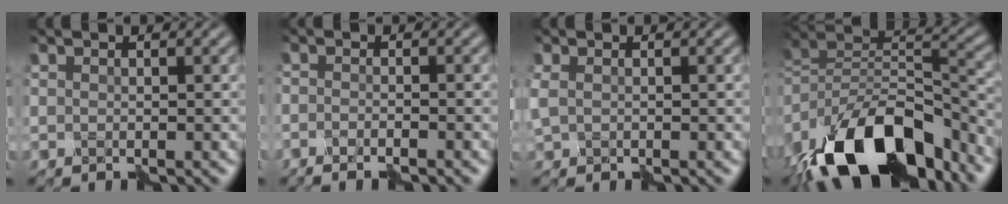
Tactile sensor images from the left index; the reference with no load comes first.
{"total": 1.6, "force": [-1.5, 0.0, 0.6], "torque": [-0.005, 0.000, -0.030]}
{"total": 1.6, "force": [-0.1, 1.1, 1.1], "torque": [-0.028, 0.001, 0.001]}
{"total": 17.0, "force": [-11.9, 7.4, 9.7], "torque": [-0.191, 0.016, -0.211]}